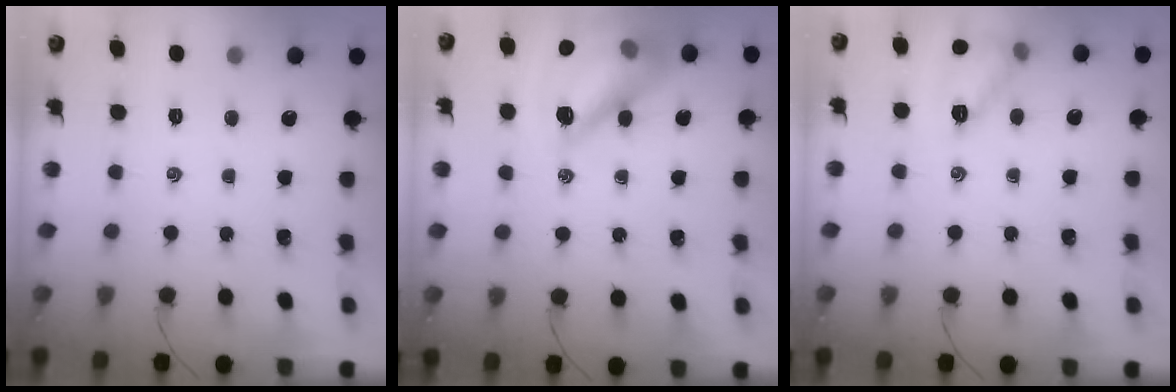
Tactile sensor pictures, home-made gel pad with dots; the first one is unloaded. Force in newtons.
{"total": 15.4, "press": 15.1, "slide": 2.9}
{"total": 10.4, "press": 10.4, "slide": 0.6}